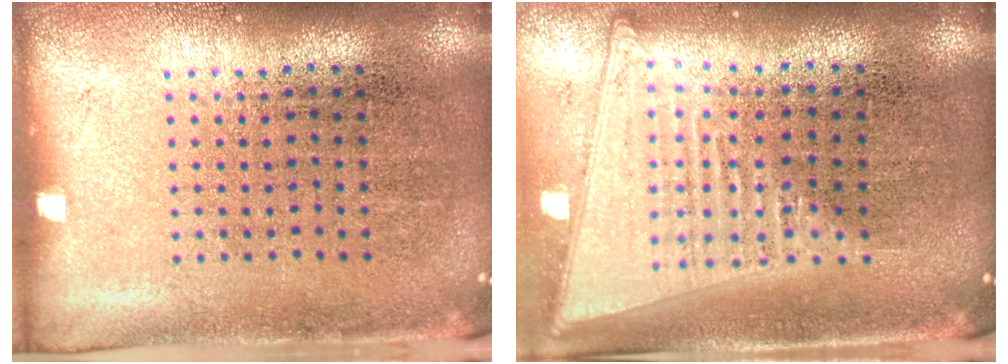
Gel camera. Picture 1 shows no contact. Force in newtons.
{"total": 2.0, "press": 1.7, "slide": 1.0}